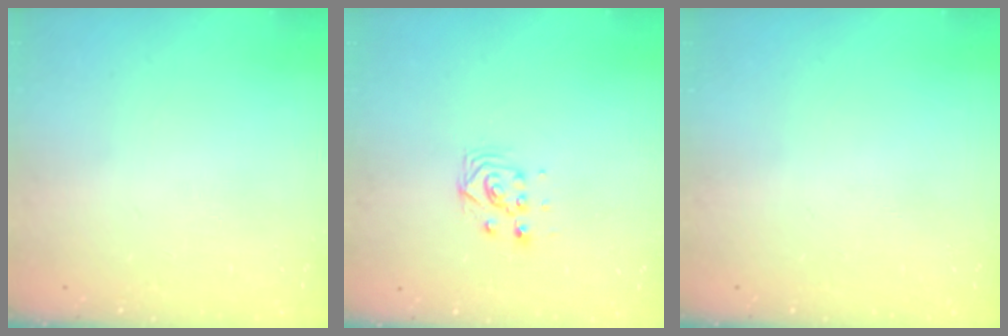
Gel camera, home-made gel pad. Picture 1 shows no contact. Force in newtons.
{"total": 4.6, "press": 4.6, "slide": 0.2}
{"total": 0.0}